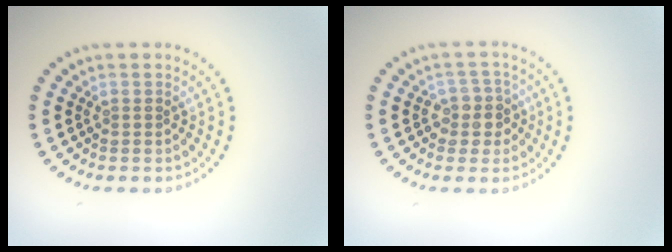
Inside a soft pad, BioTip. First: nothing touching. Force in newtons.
{"total": 2.5, "press": 2.2, "slide": 1.0}